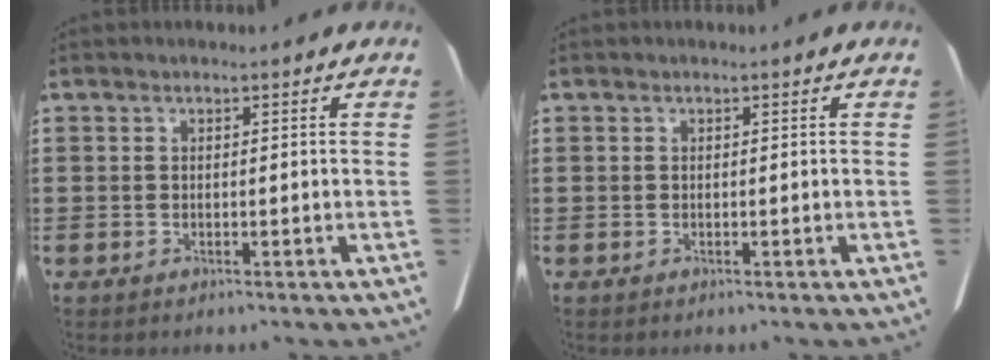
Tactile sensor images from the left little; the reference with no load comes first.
{"total": 0.0}